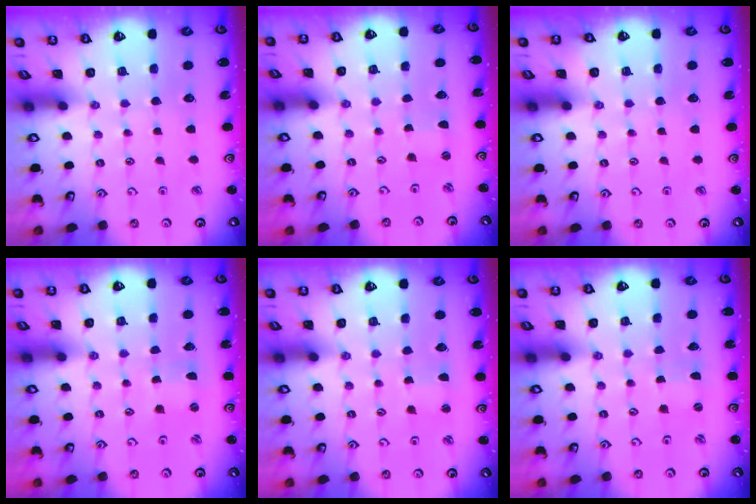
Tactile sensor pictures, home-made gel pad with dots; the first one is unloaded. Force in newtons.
{"total": 1.6, "press": 1.6, "slide": 0.4}
{"total": 0.0}
{"total": 0.0}
{"total": 1.8, "press": 1.8, "slide": 0.3}
{"total": 0.0}